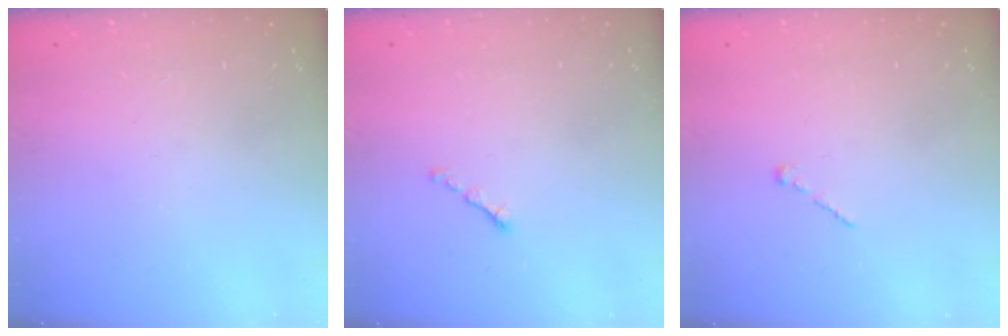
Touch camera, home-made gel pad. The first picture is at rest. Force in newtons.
{"total": 0.8, "press": 0.6, "slide": 0.4}
{"total": 1.0, "press": 0.8, "slide": 0.5}